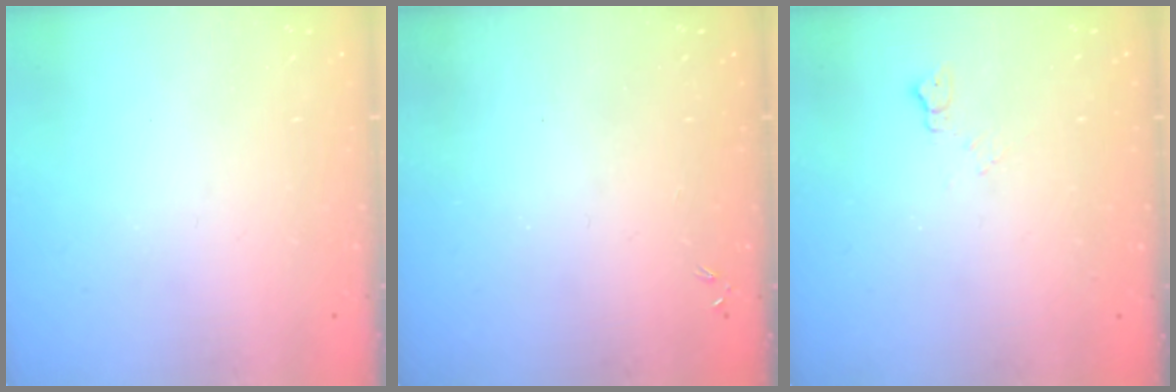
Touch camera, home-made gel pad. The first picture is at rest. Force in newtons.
{"total": 0.0}
{"total": 5.1, "press": 5.0, "slide": 0.7}